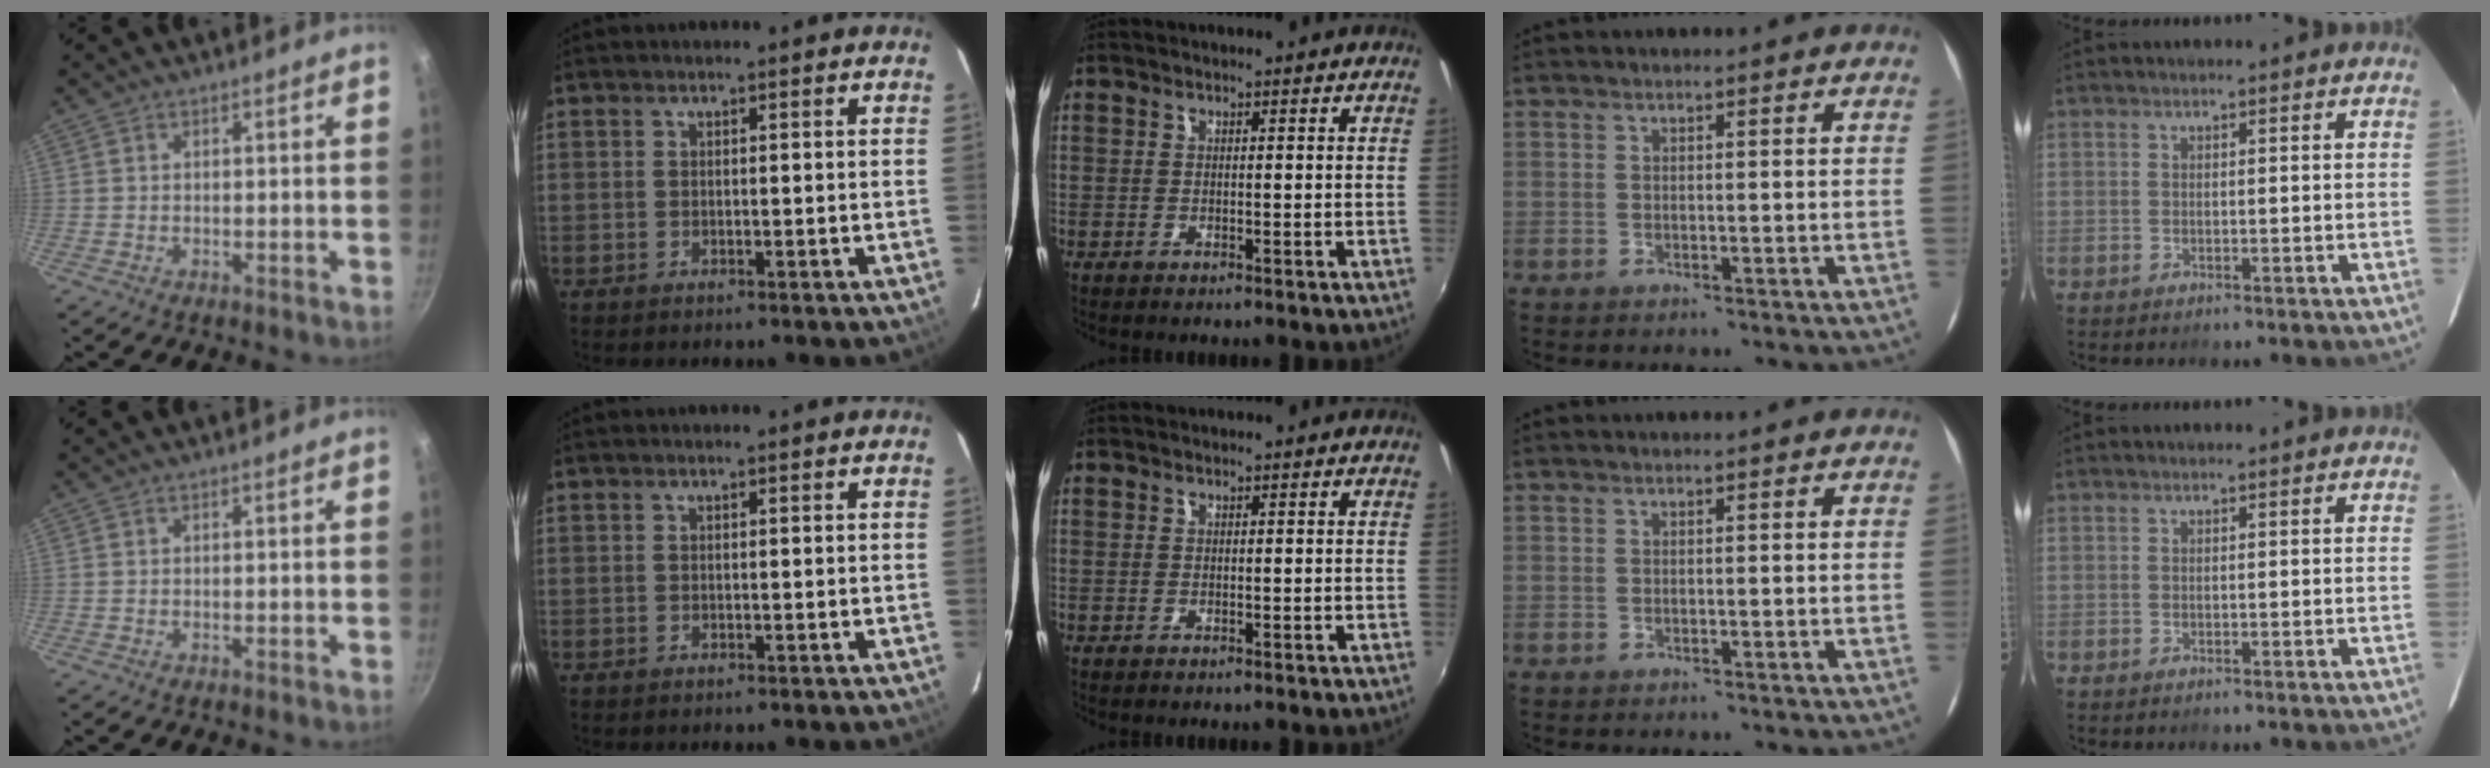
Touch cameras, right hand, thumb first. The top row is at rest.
{}